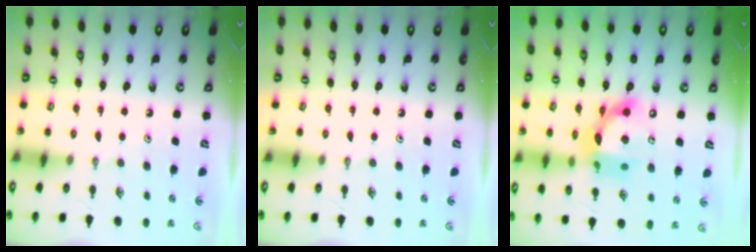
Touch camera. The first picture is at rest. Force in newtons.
{"total": 0.0}
{"total": 14.4, "press": 14.4, "slide": 1.5}